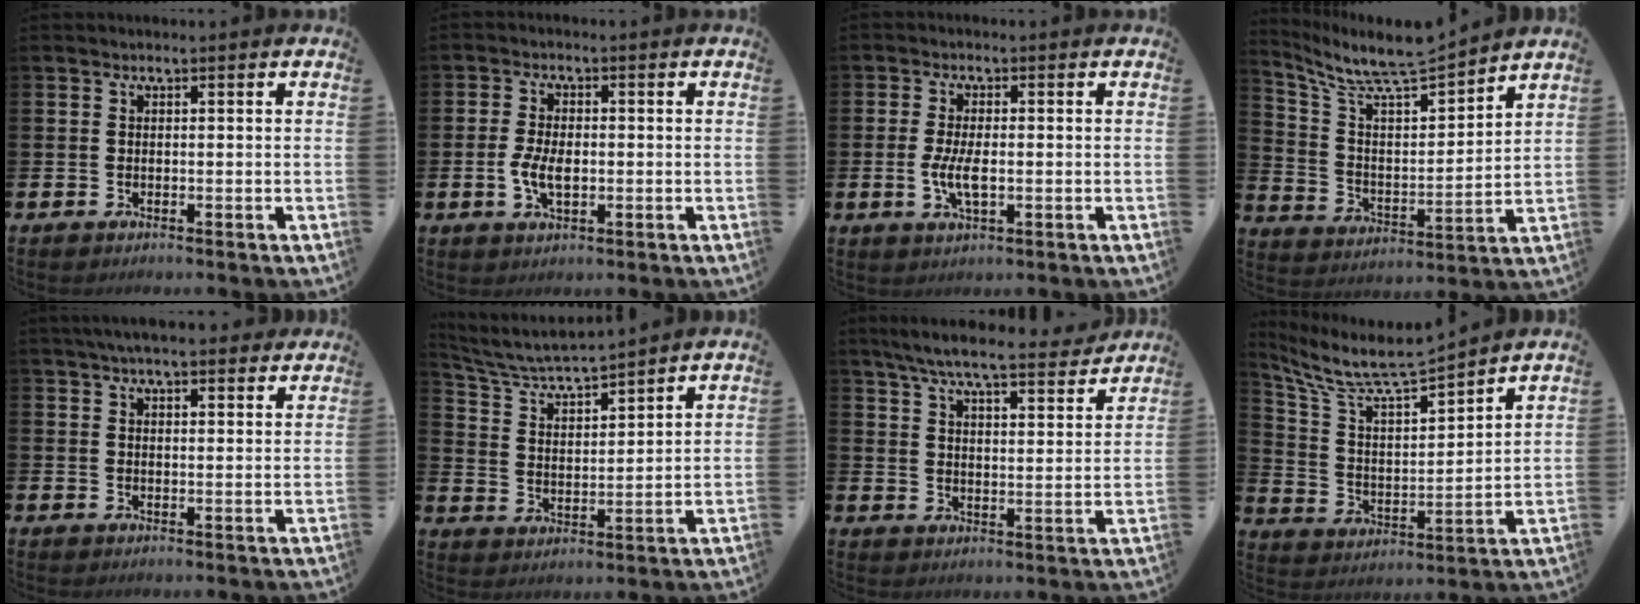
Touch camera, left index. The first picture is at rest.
{"total": 4.2, "force": [-0.6, 2.3, 3.4], "torque": [-0.058, -0.001, -0.015]}
{"total": 4.3, "force": [-0.5, 1.7, 3.9], "torque": [-0.073, 0.000, -0.012]}
{"total": 9.1, "force": [8.5, 1.1, 3.1], "torque": [-0.099, -0.065, 0.146]}
{"total": 4.6, "force": [4.2, 0.8, 1.7], "torque": [-0.038, -0.010, 0.076]}
{"total": 5.6, "force": [5.4, 0.5, 1.5], "torque": [-0.056, -0.043, 0.090]}
{"total": 7.8, "force": [7.1, 1.0, 3.0], "torque": [-0.070, -0.045, 0.121]}
{"total": 8.2, "force": [7.6, 1.0, 2.8], "torque": [-0.093, -0.059, 0.125]}